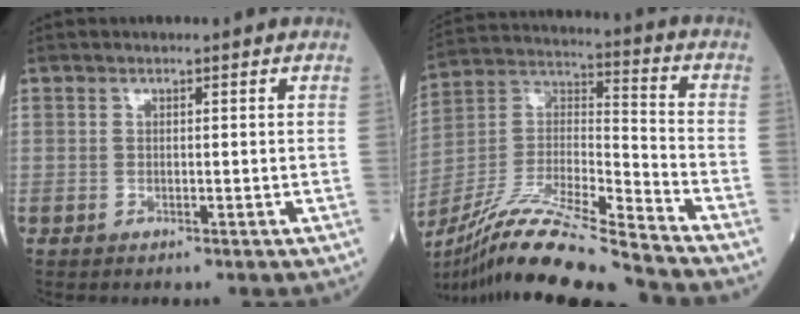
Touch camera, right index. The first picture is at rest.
{"total": 20.0, "force": [-17.5, -0.8, 9.7], "torque": [-0.211, -0.010, -0.324]}